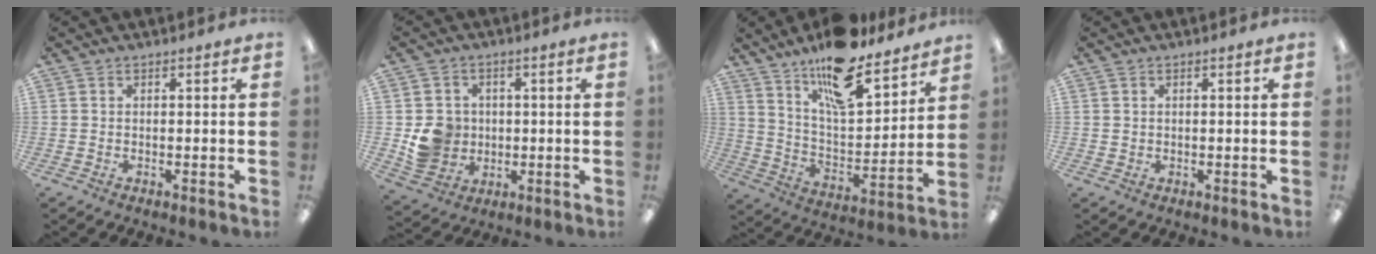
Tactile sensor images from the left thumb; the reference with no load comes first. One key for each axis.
{"total": 8.1, "fx": 0.1, "fy": 7.7, "fz": 2.3, "tx": -0.050, "ty": 0.007, "tz": 0.010}
{"total": 17.8, "fx": 14.1, "fy": 5.7, "fz": 9.3, "tx": -0.156, "ty": -0.090, "tz": 0.241}
{"total": 0.8, "fx": 0.4, "fy": 0.6, "fz": 0.0, "tx": -0.001, "ty": 0.004, "tz": 0.008}